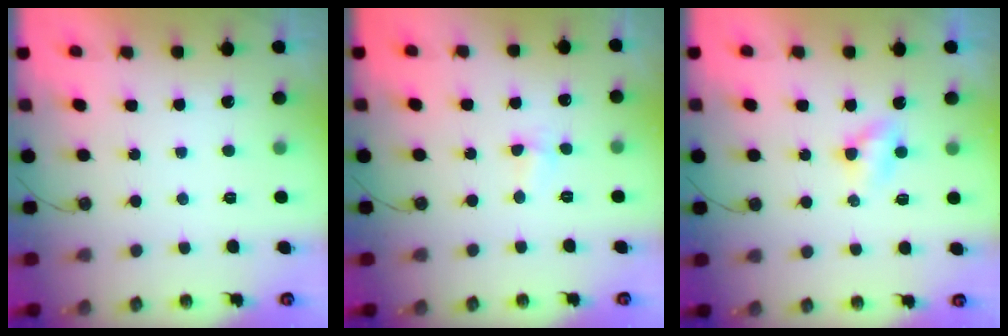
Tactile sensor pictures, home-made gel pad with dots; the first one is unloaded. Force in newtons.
{"total": 3.6, "press": 3.6, "slide": 0.5}
{"total": 3.0, "press": 3.0, "slide": 0.3}